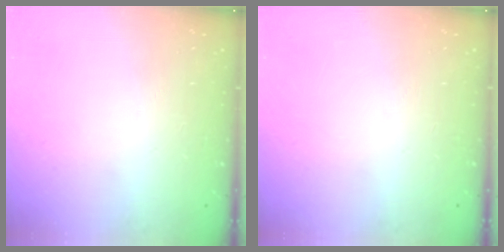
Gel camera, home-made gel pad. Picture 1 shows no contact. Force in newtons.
{"total": 0.0}